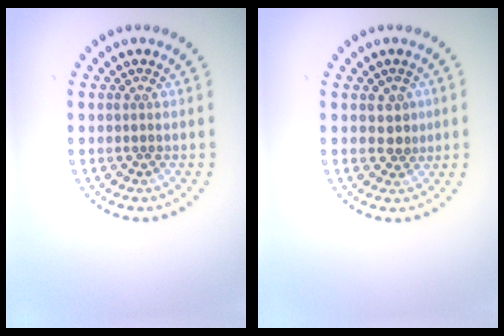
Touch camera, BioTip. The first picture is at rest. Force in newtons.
{"total": 1.9, "press": 1.6, "slide": 1.0}